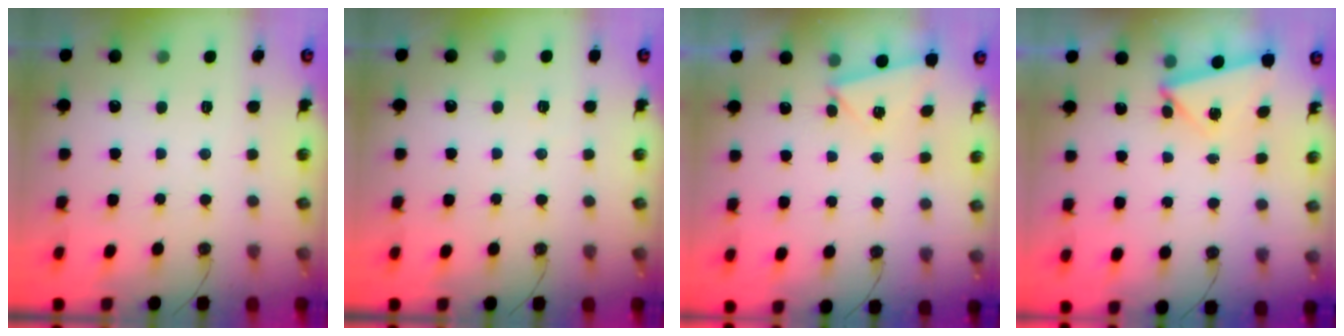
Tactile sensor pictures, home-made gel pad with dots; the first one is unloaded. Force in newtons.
{"total": 3.2, "press": 3.1, "slide": 0.7}
{"total": 2.6, "press": 2.2, "slide": 1.4}
{"total": 3.9, "press": 3.5, "slide": 1.7}